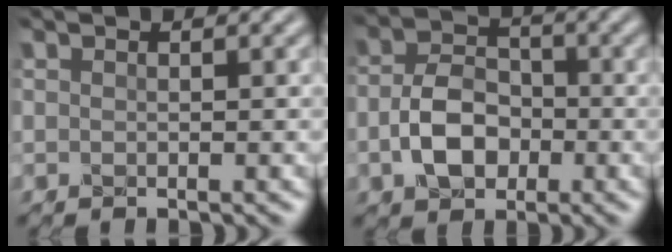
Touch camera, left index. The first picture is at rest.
{"total": 4.9, "force": [-1.8, 3.3, 3.1], "torque": [-0.058, 0.003, -0.038]}